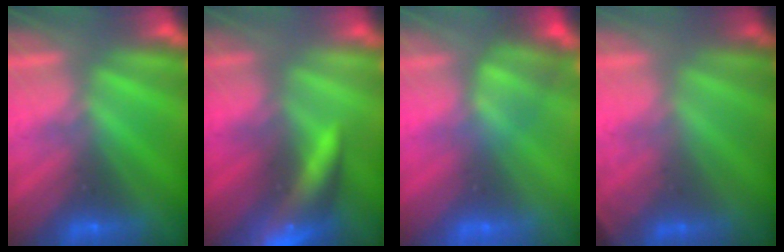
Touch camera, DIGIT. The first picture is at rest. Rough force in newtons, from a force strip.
{"total": 6.5}
{"total": 3.5}
{"total": 2.0}